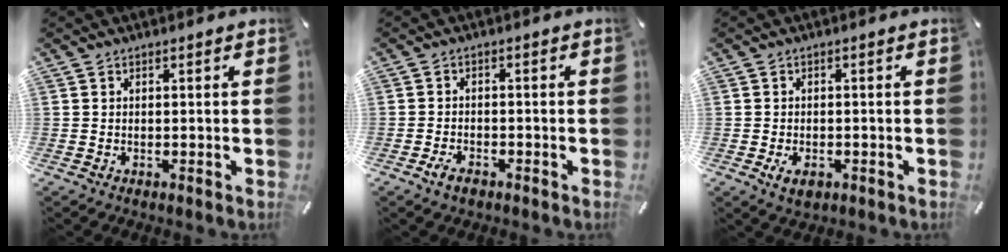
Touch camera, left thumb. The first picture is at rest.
{"total": 3.3, "force": [-2.1, 1.8, 1.8], "torque": [-0.045, 0.006, -0.043]}
{"total": 3.2, "force": [-1.3, 2.1, 2.0], "torque": [-0.041, 0.003, -0.023]}